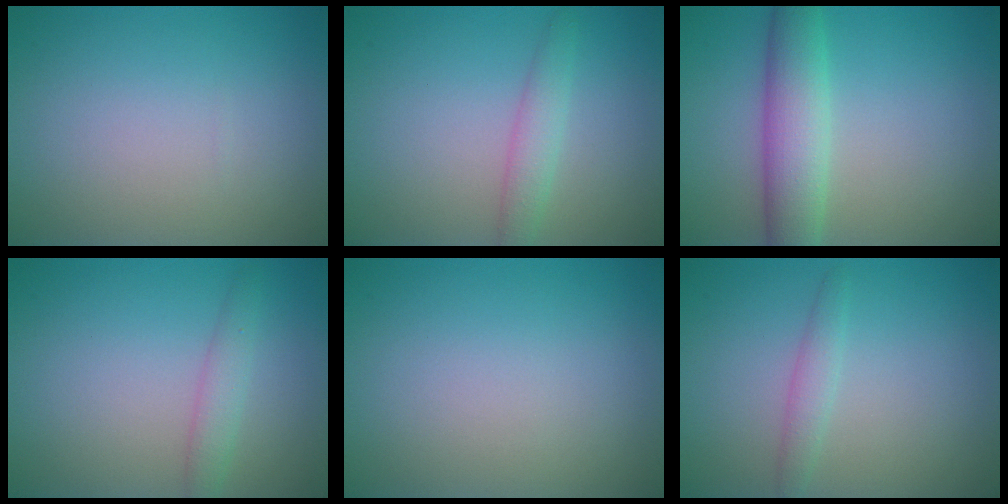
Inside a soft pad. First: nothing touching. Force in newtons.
{"total": 2.2, "press": 2.2, "slide": 0.1}
{"total": 5.1, "press": 5.1, "slide": 0.4}
{"total": 1.8, "press": 1.8, "slide": 0.1}
{"total": 0.0}
{"total": 1.5, "press": 1.5, "slide": 0.0}